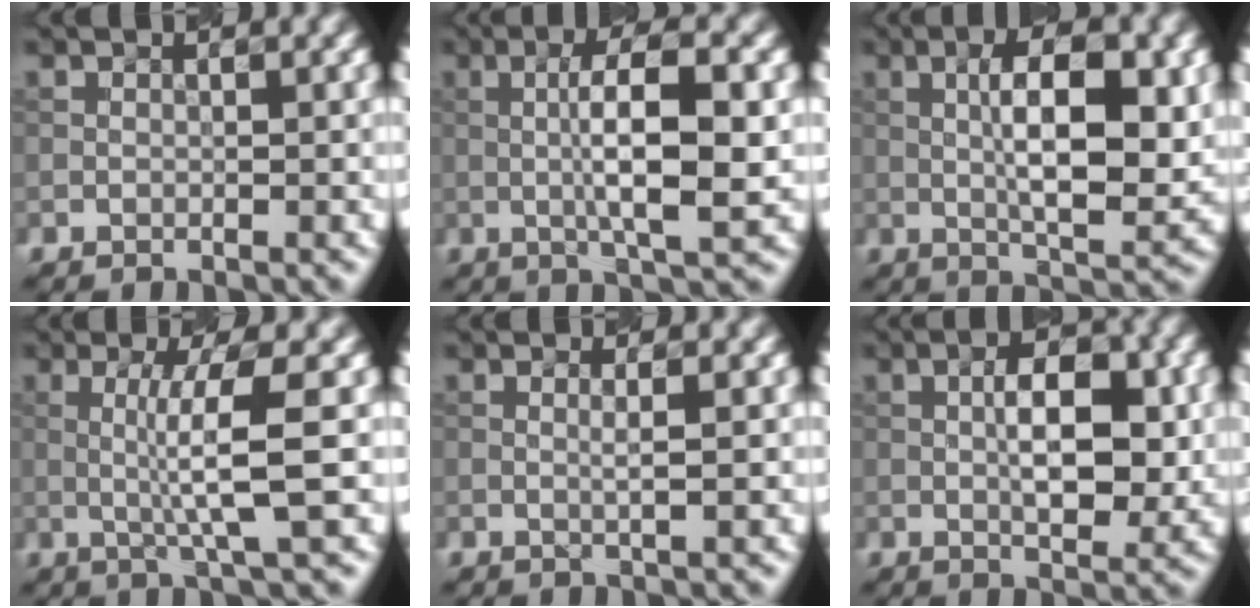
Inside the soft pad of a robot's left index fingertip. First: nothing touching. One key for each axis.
{"total": 7.0, "fx": 0.0, "fy": 1.5, "fz": 6.8, "tx": -0.115, "ty": 0.006, "tz": -0.003}
{"total": 8.4, "fx": 0.9, "fy": 2.6, "fz": 7.9, "tx": -0.121, "ty": 0.001, "tz": 0.013}
{"total": 4.9, "fx": 0.0, "fy": 0.2, "fz": 4.9, "tx": -0.094, "ty": 0.002, "tz": 0.000}
{"total": 1.3, "fx": 0.2, "fy": 0.2, "fz": 1.2, "tx": -0.022, "ty": 0.004, "tz": -0.003}
{"total": 6.0, "fx": 0.3, "fy": 2.5, "fz": 5.5, "tx": -0.088, "ty": 0.000, "tz": 0.002}